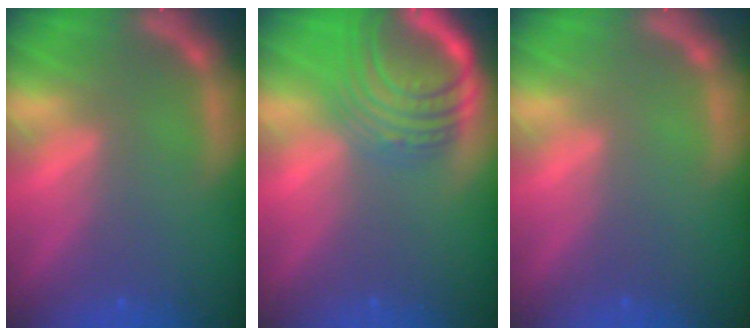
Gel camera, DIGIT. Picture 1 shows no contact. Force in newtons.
{"total": 9.5}
{"total": 0.0}